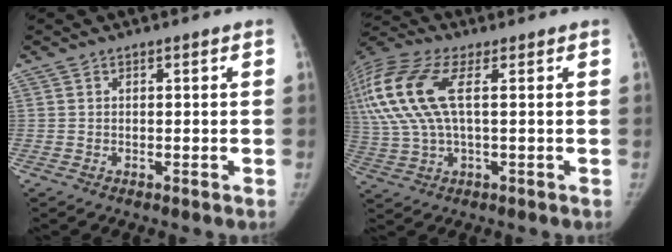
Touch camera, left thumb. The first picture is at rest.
{"total": 18.5, "force": [4.3, 8.4, 16.0], "torque": [-0.400, 0.022, 0.075]}